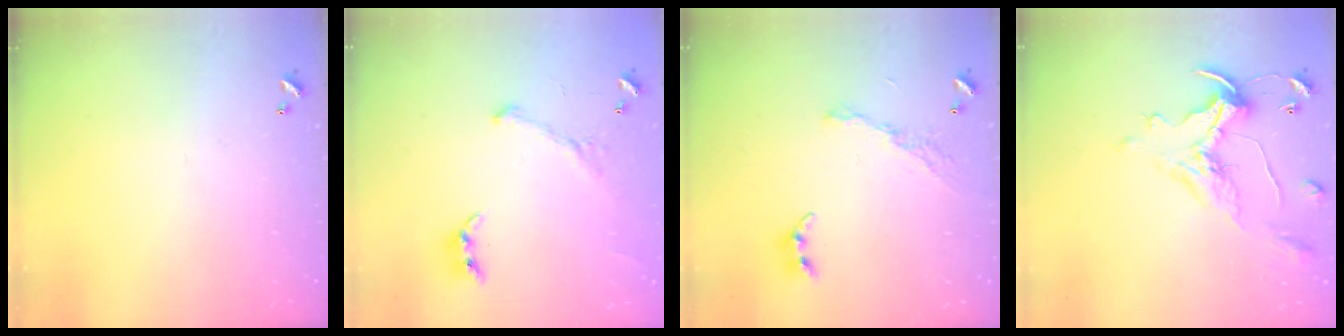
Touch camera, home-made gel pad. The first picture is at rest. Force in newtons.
{"total": 2.0, "press": 2.0, "slide": 0.4}
{"total": 8.2, "press": 8.2, "slide": 0.9}
{"total": 1.8, "press": 1.5, "slide": 1.1}